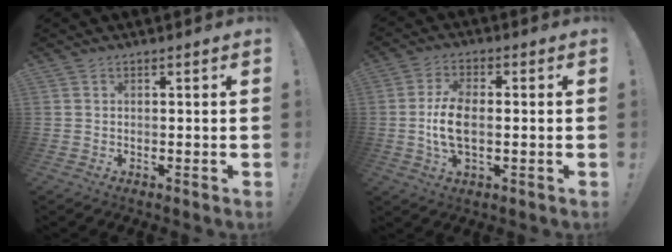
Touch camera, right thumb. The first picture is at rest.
{"total": 8.7, "force": [-0.6, 4.2, 7.6], "torque": [-0.146, -0.009, -0.014]}